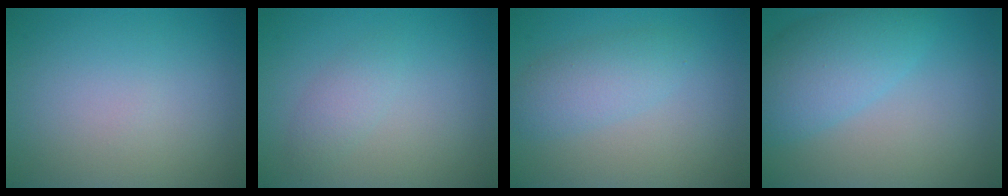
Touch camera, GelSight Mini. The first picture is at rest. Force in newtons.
{"total": 1.6, "press": 1.6, "slide": 0.1}
{"total": 2.9, "press": 2.8, "slide": 0.2}
{"total": 5.4, "press": 5.3, "slide": 0.2}